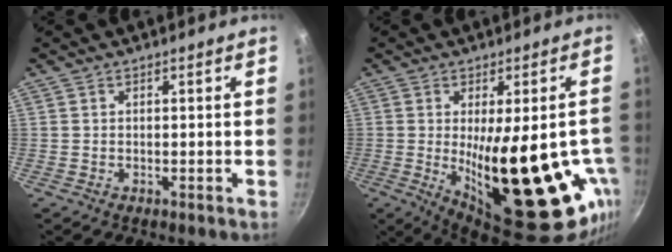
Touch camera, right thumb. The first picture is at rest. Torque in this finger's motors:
{"motor_torque": [2.61, 2.39, 2.77, 0.00, 0.55]}